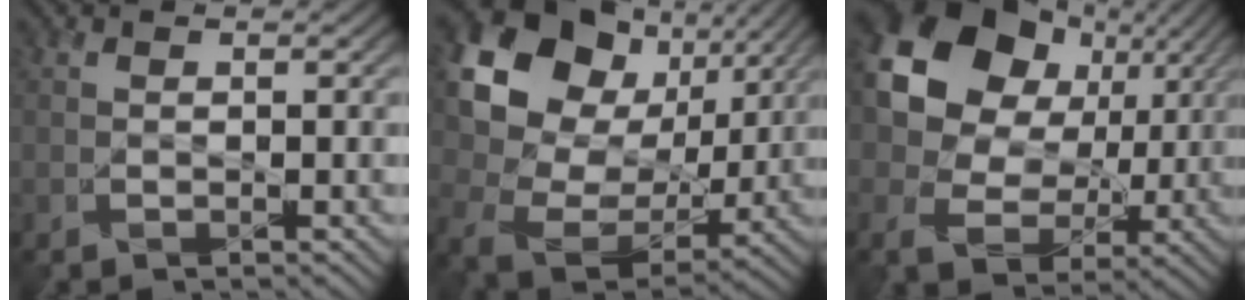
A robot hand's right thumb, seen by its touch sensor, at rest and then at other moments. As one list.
[{"total": 18.8, "force": [6.8, 14.1, 10.4], "torque": [-0.272, 0.040, 0.153]}, {"total": 15.5, "force": [4.5, 12.1, 8.7], "torque": [-0.206, 0.025, 0.081]}]